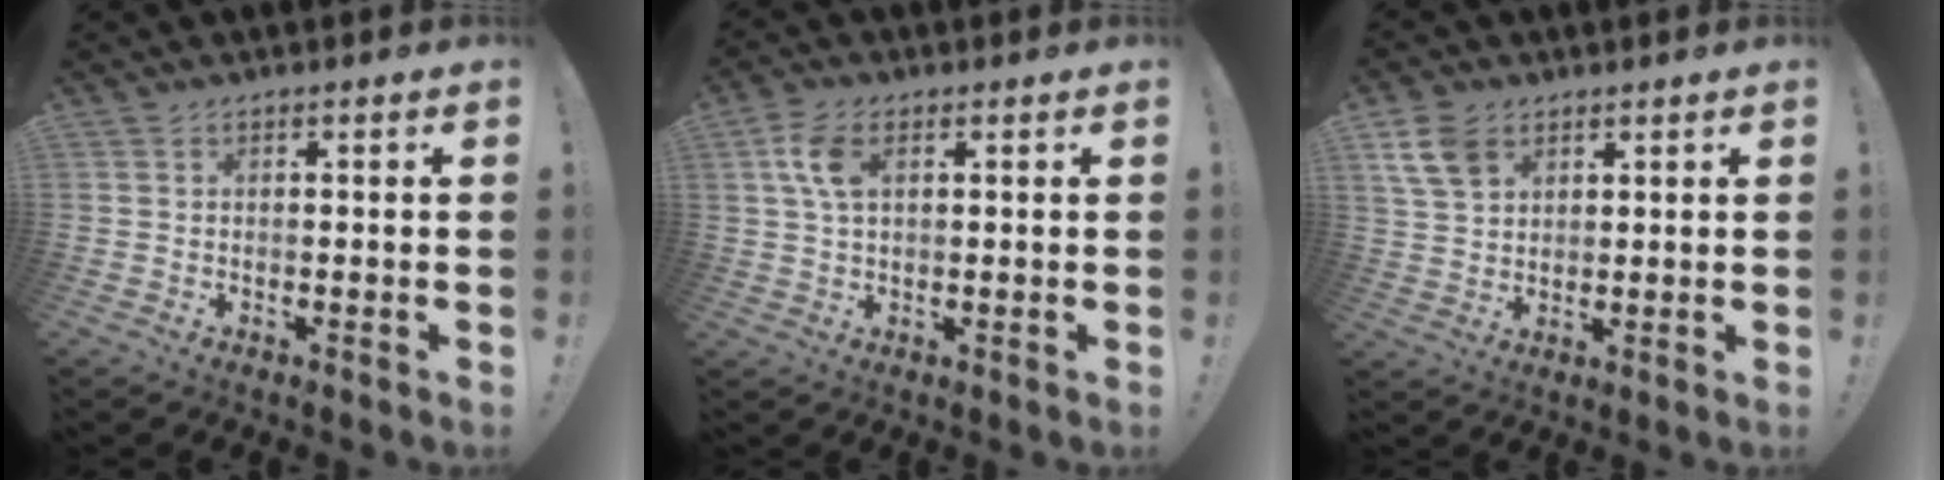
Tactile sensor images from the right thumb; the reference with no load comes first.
{"total": 7.2, "force": [2.1, 4.1, 5.6], "torque": [-0.120, 0.003, 0.039]}
{"total": 8.8, "force": [4.6, 5.8, 4.8], "torque": [-0.096, -0.008, 0.092]}